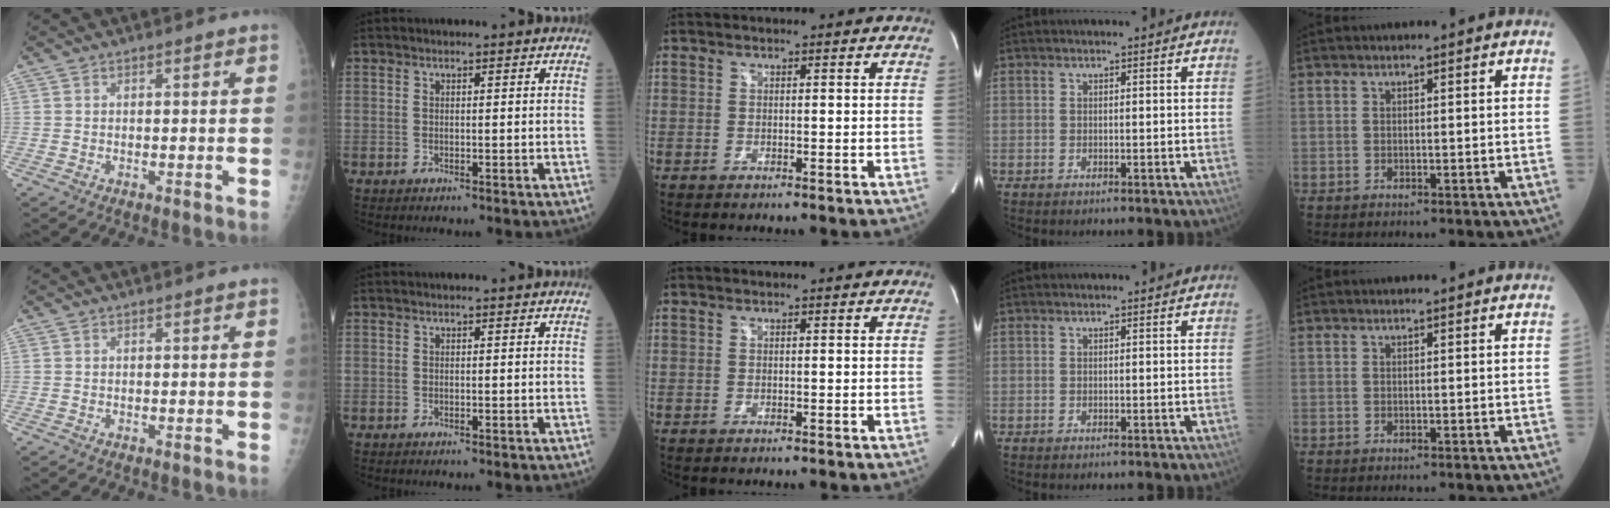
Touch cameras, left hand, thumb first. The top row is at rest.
{}